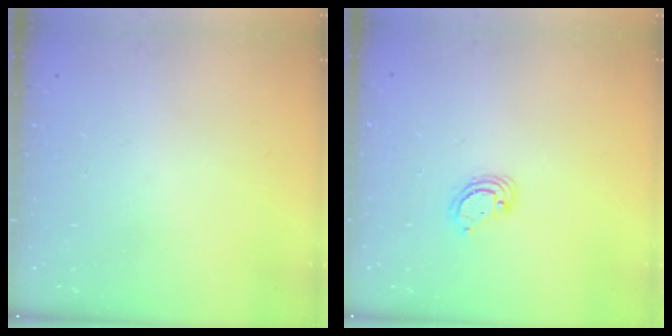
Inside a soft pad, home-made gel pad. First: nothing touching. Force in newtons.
{"total": 3.8, "press": 3.8, "slide": 0.1}